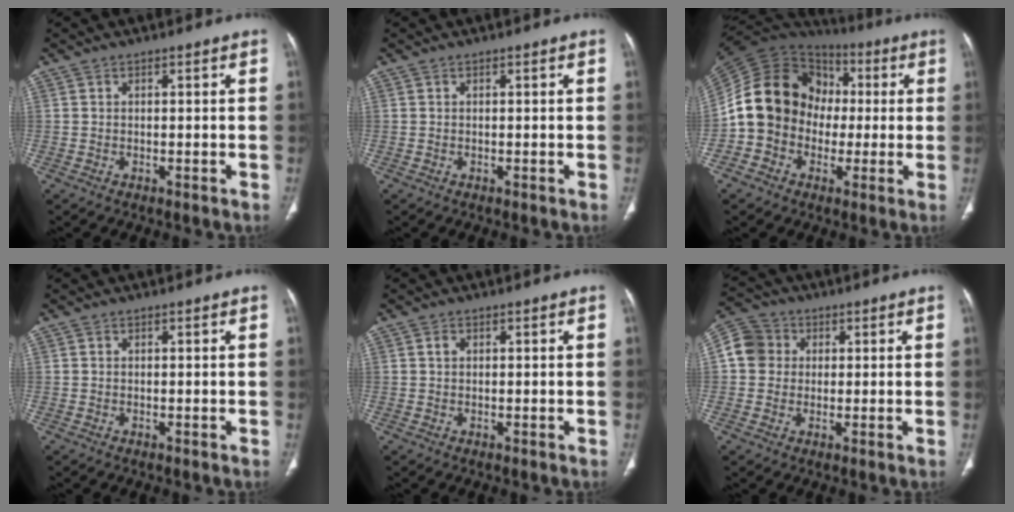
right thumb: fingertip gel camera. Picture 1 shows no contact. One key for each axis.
{"total": 0.0}
{"total": 17.1, "fx": -1.1, "fy": 14.8, "fz": 8.6, "tx": -0.133, "ty": 0.039, "tz": -0.024}
{"total": 0.0}
{"total": 1.0, "fx": 0.3, "fy": 0.7, "fz": 0.7, "tx": -0.010, "ty": 0.001, "tz": 0.006}
{"total": 7.3, "fx": 1.1, "fy": 6.7, "fz": 2.7, "tx": -0.036, "ty": 0.014, "tz": 0.013}